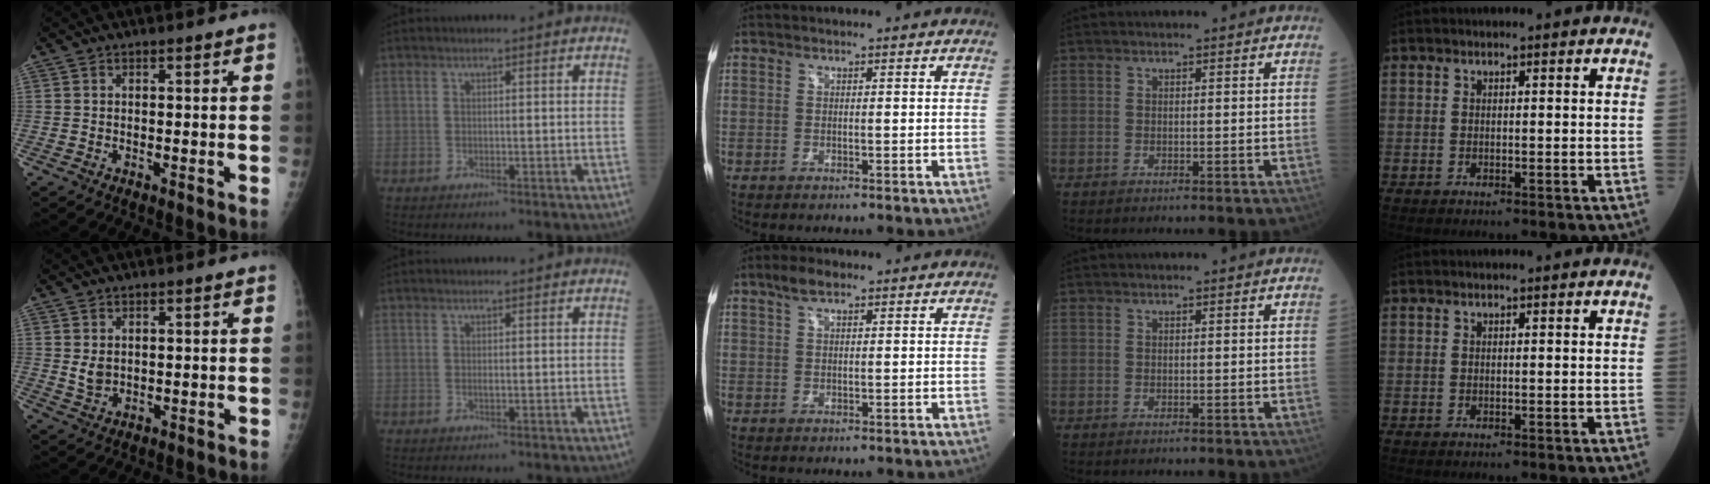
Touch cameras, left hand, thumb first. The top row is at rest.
{"thumb": {"total": 2.7, "force": [1.0, 1.9, 1.7], "torque": [-0.023, -0.011, 0.025]}, "index": {"total": 0.5, "force": [0.2, 0.1, 0.5], "torque": [-0.012, 0.001, 0.002]}, "middle": {"total": 3.1, "force": [2.0, 1.2, 2.0], "torque": [-0.046, 0.012, 0.040]}}